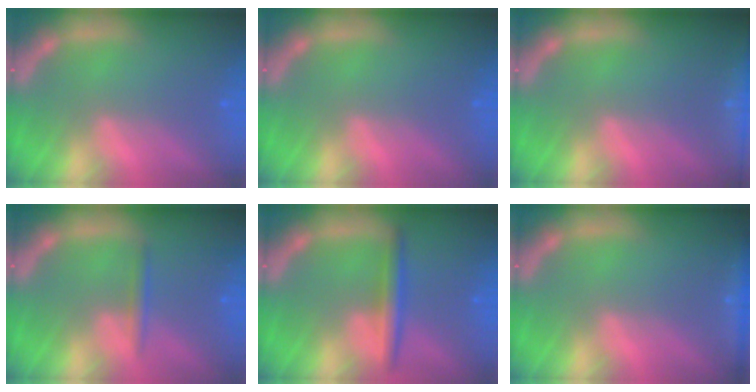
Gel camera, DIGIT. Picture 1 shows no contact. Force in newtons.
{"total": 0.0}
{"total": 7.0}
{"total": 1.4}
{"total": 3.0}
{"total": 2.4}